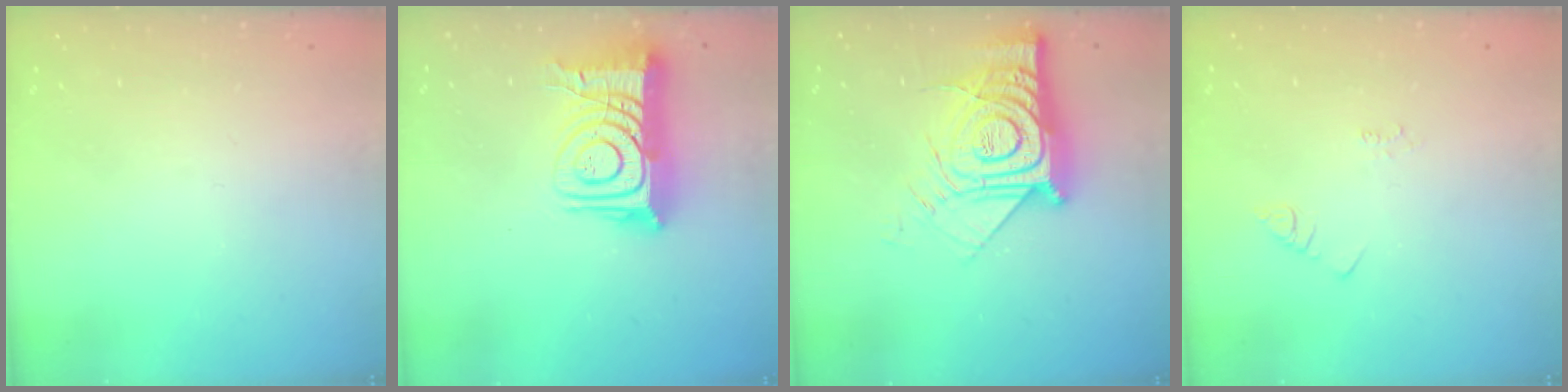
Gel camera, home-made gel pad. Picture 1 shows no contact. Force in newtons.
{"total": 16.5, "press": 16.4, "slide": 1.5}
{"total": 17.1, "press": 17.0, "slide": 1.5}
{"total": 2.2, "press": 2.1, "slide": 0.4}